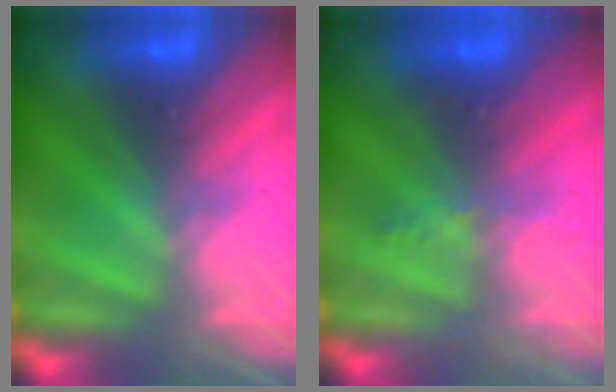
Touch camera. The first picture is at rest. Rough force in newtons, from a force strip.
{"total": 2.3}